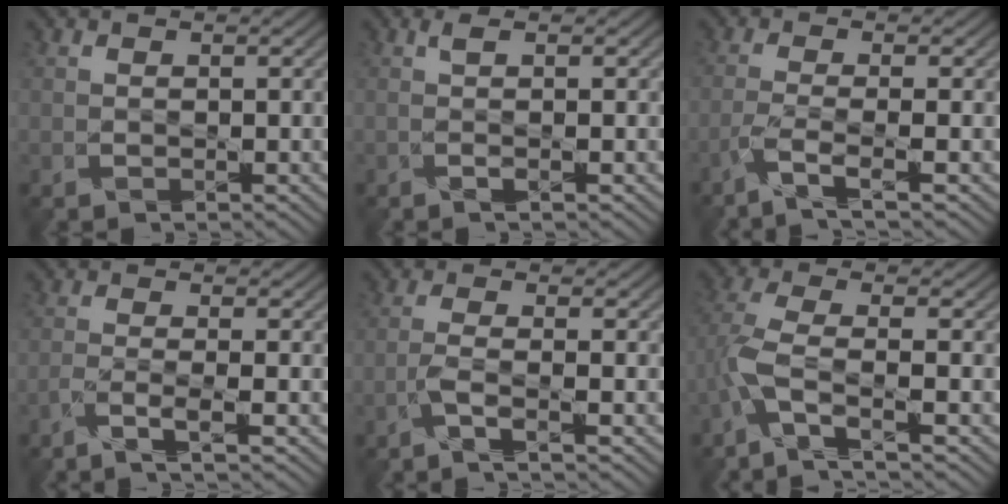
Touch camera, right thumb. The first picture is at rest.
{"total": 1.5, "force": [0.1, -0.7, 1.3], "torque": [-0.031, 0.004, 0.001]}
{"total": 3.3, "force": [-2.0, -0.3, 2.5], "torque": [-0.055, 0.003, -0.053]}
{"total": 2.6, "force": [-1.7, -0.4, 1.9], "torque": [-0.041, 0.004, -0.045]}
{"total": 2.3, "force": [-1.3, -0.6, 1.8], "torque": [-0.046, 0.008, -0.032]}
{"total": 4.9, "force": [-2.5, 0.3, 4.3], "torque": [-0.104, 0.002, -0.069]}